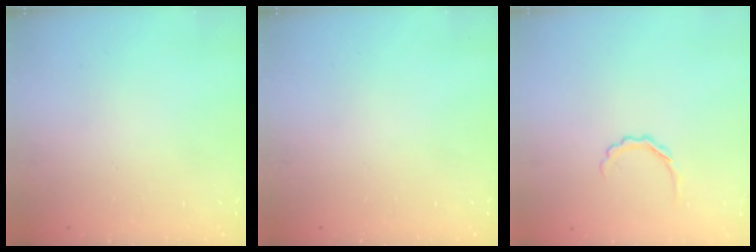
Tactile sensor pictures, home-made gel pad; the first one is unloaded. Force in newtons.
{"total": 0.0}
{"total": 3.7, "press": 3.7, "slide": 0.7}